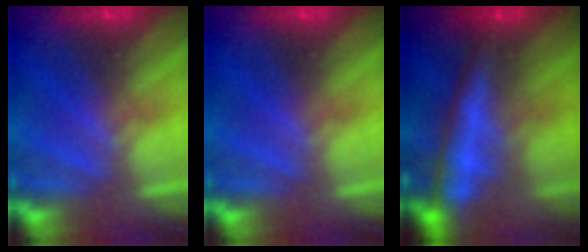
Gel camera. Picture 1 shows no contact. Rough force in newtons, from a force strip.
{"total": 0.0}
{"total": 6.5}